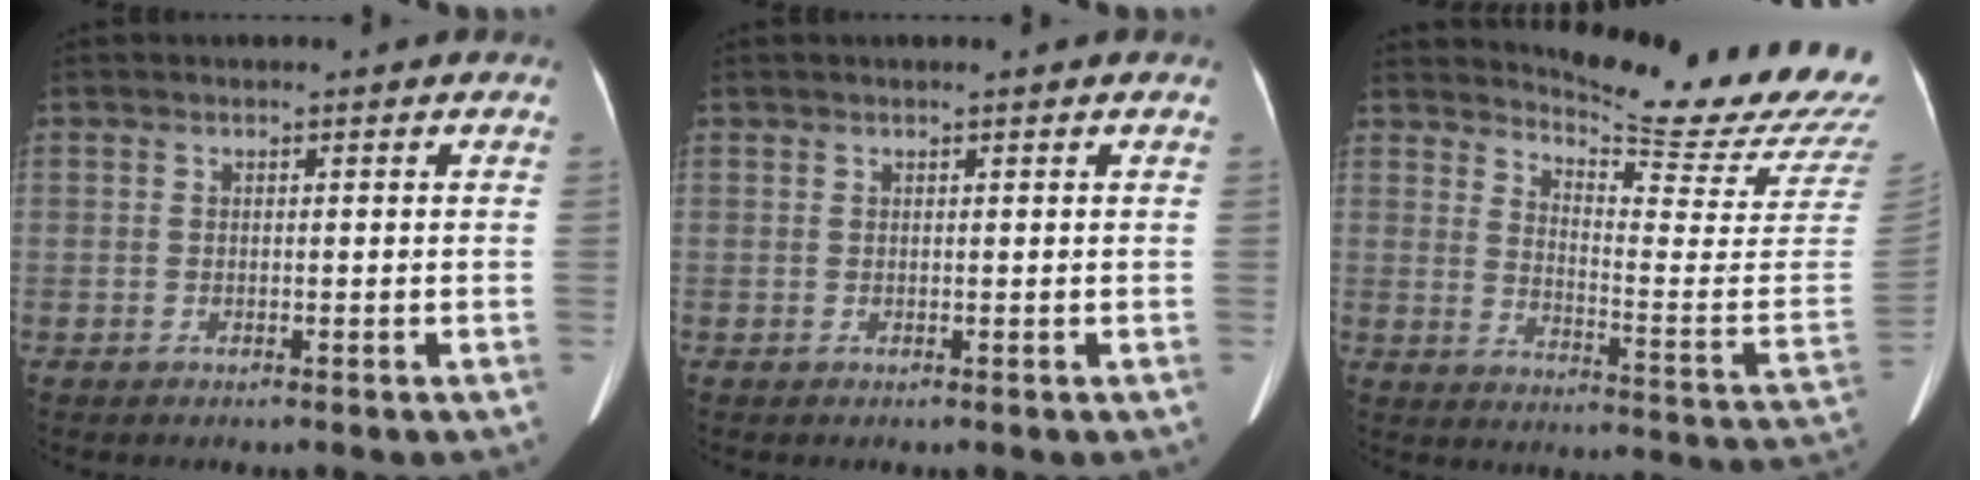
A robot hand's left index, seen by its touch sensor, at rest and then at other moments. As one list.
[{"total": 0.0}, {"total": 20.1, "force": [18.8, 0.2, 7.2], "torque": [-0.116, -0.124, 0.230]}]